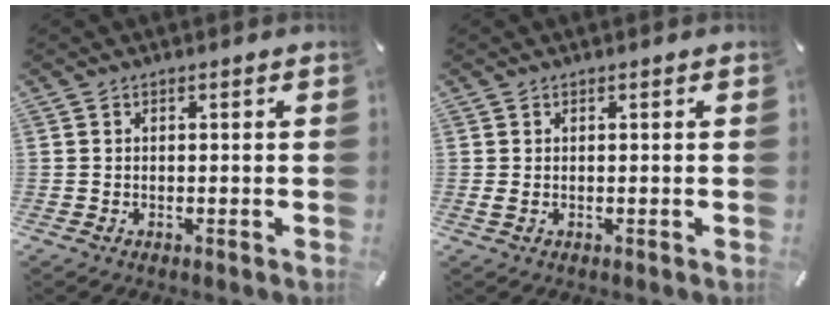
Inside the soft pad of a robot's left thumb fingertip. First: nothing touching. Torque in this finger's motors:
{"motor_torque": [0.02, 0.86, 0.18, -0.09, 0.00]}